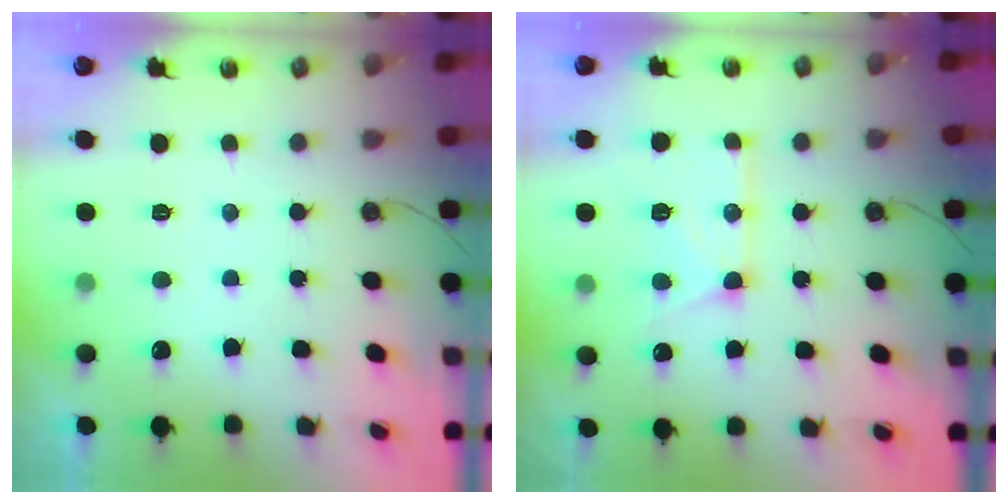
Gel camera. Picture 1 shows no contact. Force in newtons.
{"total": 13.0, "press": 12.9, "slide": 1.3}